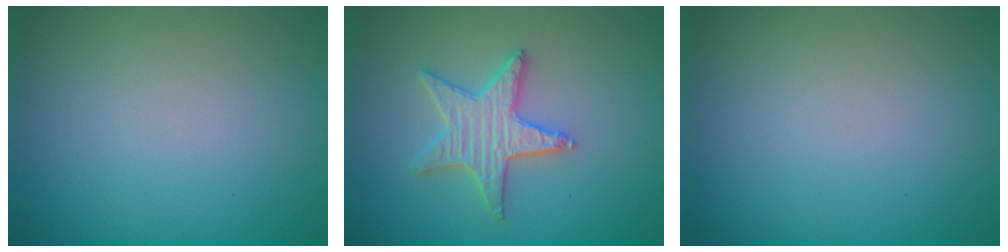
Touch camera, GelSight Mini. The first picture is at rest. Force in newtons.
{"total": 3.5, "press": 3.4, "slide": 0.7}
{"total": 0.0}